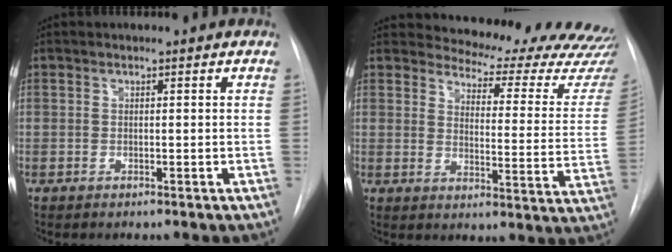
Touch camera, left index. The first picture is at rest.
{"total": 21.5, "force": [20.4, 4.5, 5.2], "torque": [-0.044, -0.107, 0.218]}